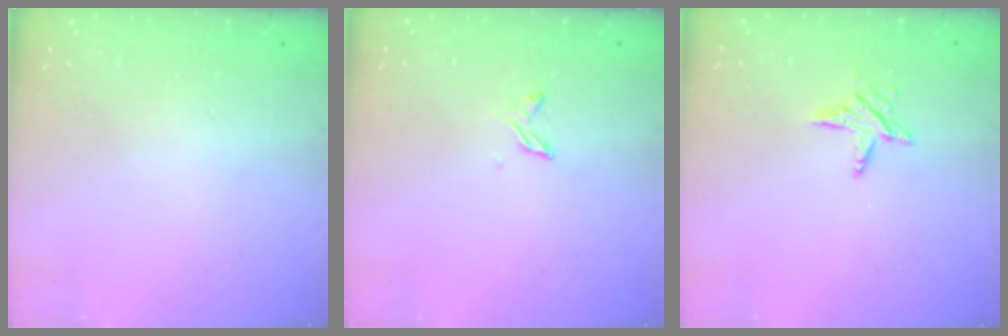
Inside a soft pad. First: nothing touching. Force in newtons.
{"total": 3.0, "press": 2.9, "slide": 0.4}
{"total": 6.1, "press": 6.1, "slide": 0.7}